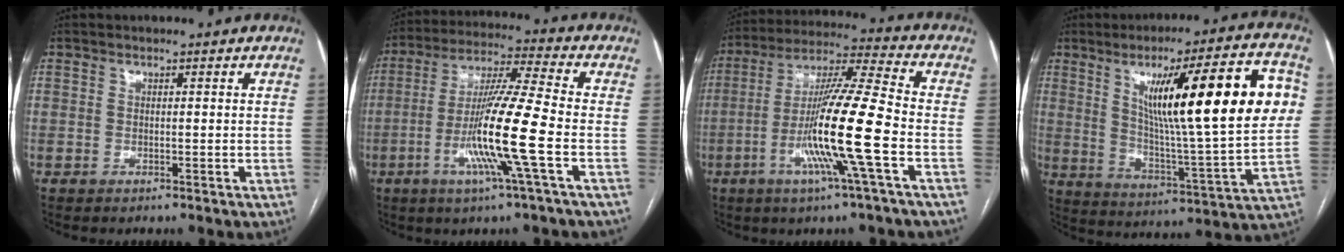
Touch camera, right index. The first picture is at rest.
{"total": 13.8, "force": [-4.1, -1.4, 13.1], "torque": [-0.251, -0.011, -0.085]}
{"total": 15.6, "force": [-4.6, -1.3, 14.9], "torque": [-0.282, -0.008, -0.094]}
{"total": 23.6, "force": [6.3, 2.0, 22.7], "torque": [-0.336, 0.008, 0.089]}